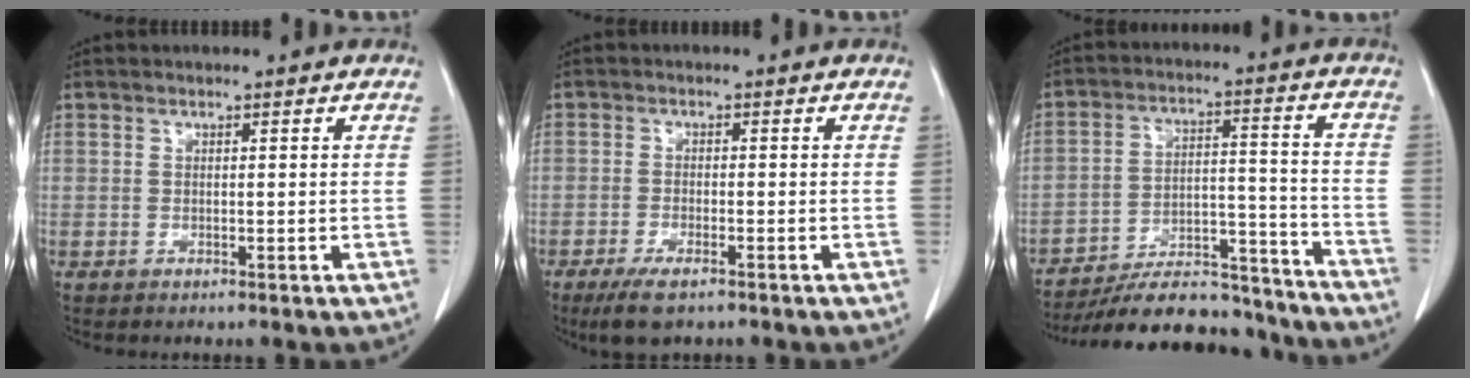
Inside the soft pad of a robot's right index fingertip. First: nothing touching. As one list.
[{"total": 5.0, "force": [-3.4, 1.2, 3.4], "torque": [-0.071, -0.011, -0.058]}, {"total": 19.3, "force": [-17.9, 4.8, 5.6], "torque": [-0.084, 0.028, -0.265]}]